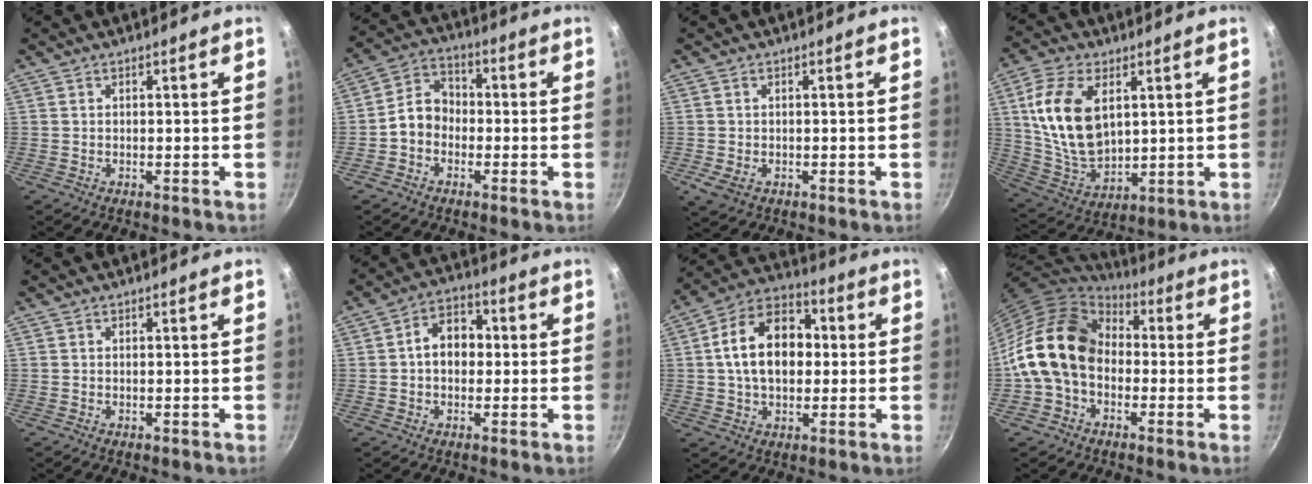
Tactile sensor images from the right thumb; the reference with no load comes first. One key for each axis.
{"total": 6.7, "fx": -1.7, "fy": 5.3, "fz": 3.6, "tx": -0.039, "ty": 0.030, "tz": -0.048}
{"total": 2.7, "fx": -0.9, "fy": 1.9, "fz": 1.7, "tx": -0.034, "ty": -0.005, "tz": -0.010}
{"total": 16.4, "fx": 4.3, "fy": 9.8, "fz": 12.5, "tx": -0.223, "ty": -0.020, "tz": 0.096}
{"total": 0.0}
{"total": 8.2, "fx": 0.4, "fy": 6.1, "fz": 5.5, "tx": -0.049, "ty": 0.021, "tz": -0.006}
{"total": 15.8, "fx": 1.3, "fy": 10.8, "fz": 11.4, "tx": -0.155, "ty": 0.028, "tz": 0.005}
{"total": 16.6, "fx": -0.8, "fy": 12.7, "fz": 10.6, "tx": -0.167, "ty": 0.043, "tz": -0.029}